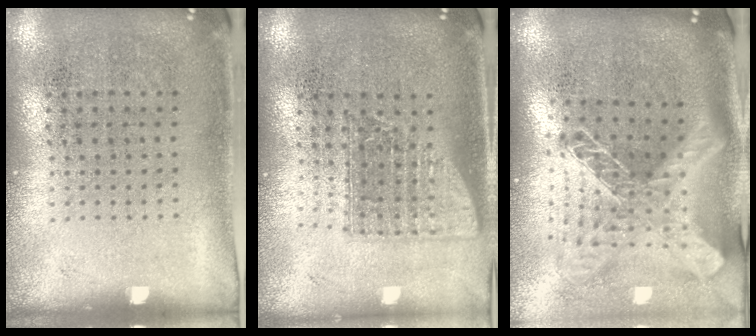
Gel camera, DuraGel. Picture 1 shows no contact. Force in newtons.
{"total": 1.5, "press": 1.2, "slide": 1.0}
{"total": 2.8, "press": 2.0, "slide": 2.0}